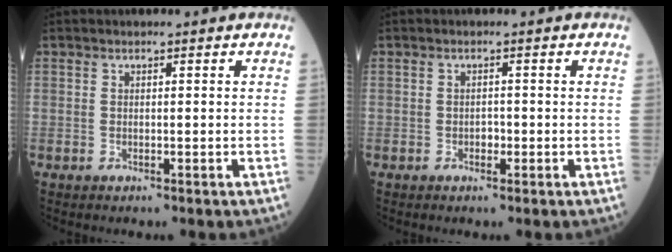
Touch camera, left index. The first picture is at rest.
{"total": 1.1, "force": [-0.5, 0.7, 0.7], "torque": [-0.009, 0.003, -0.009]}